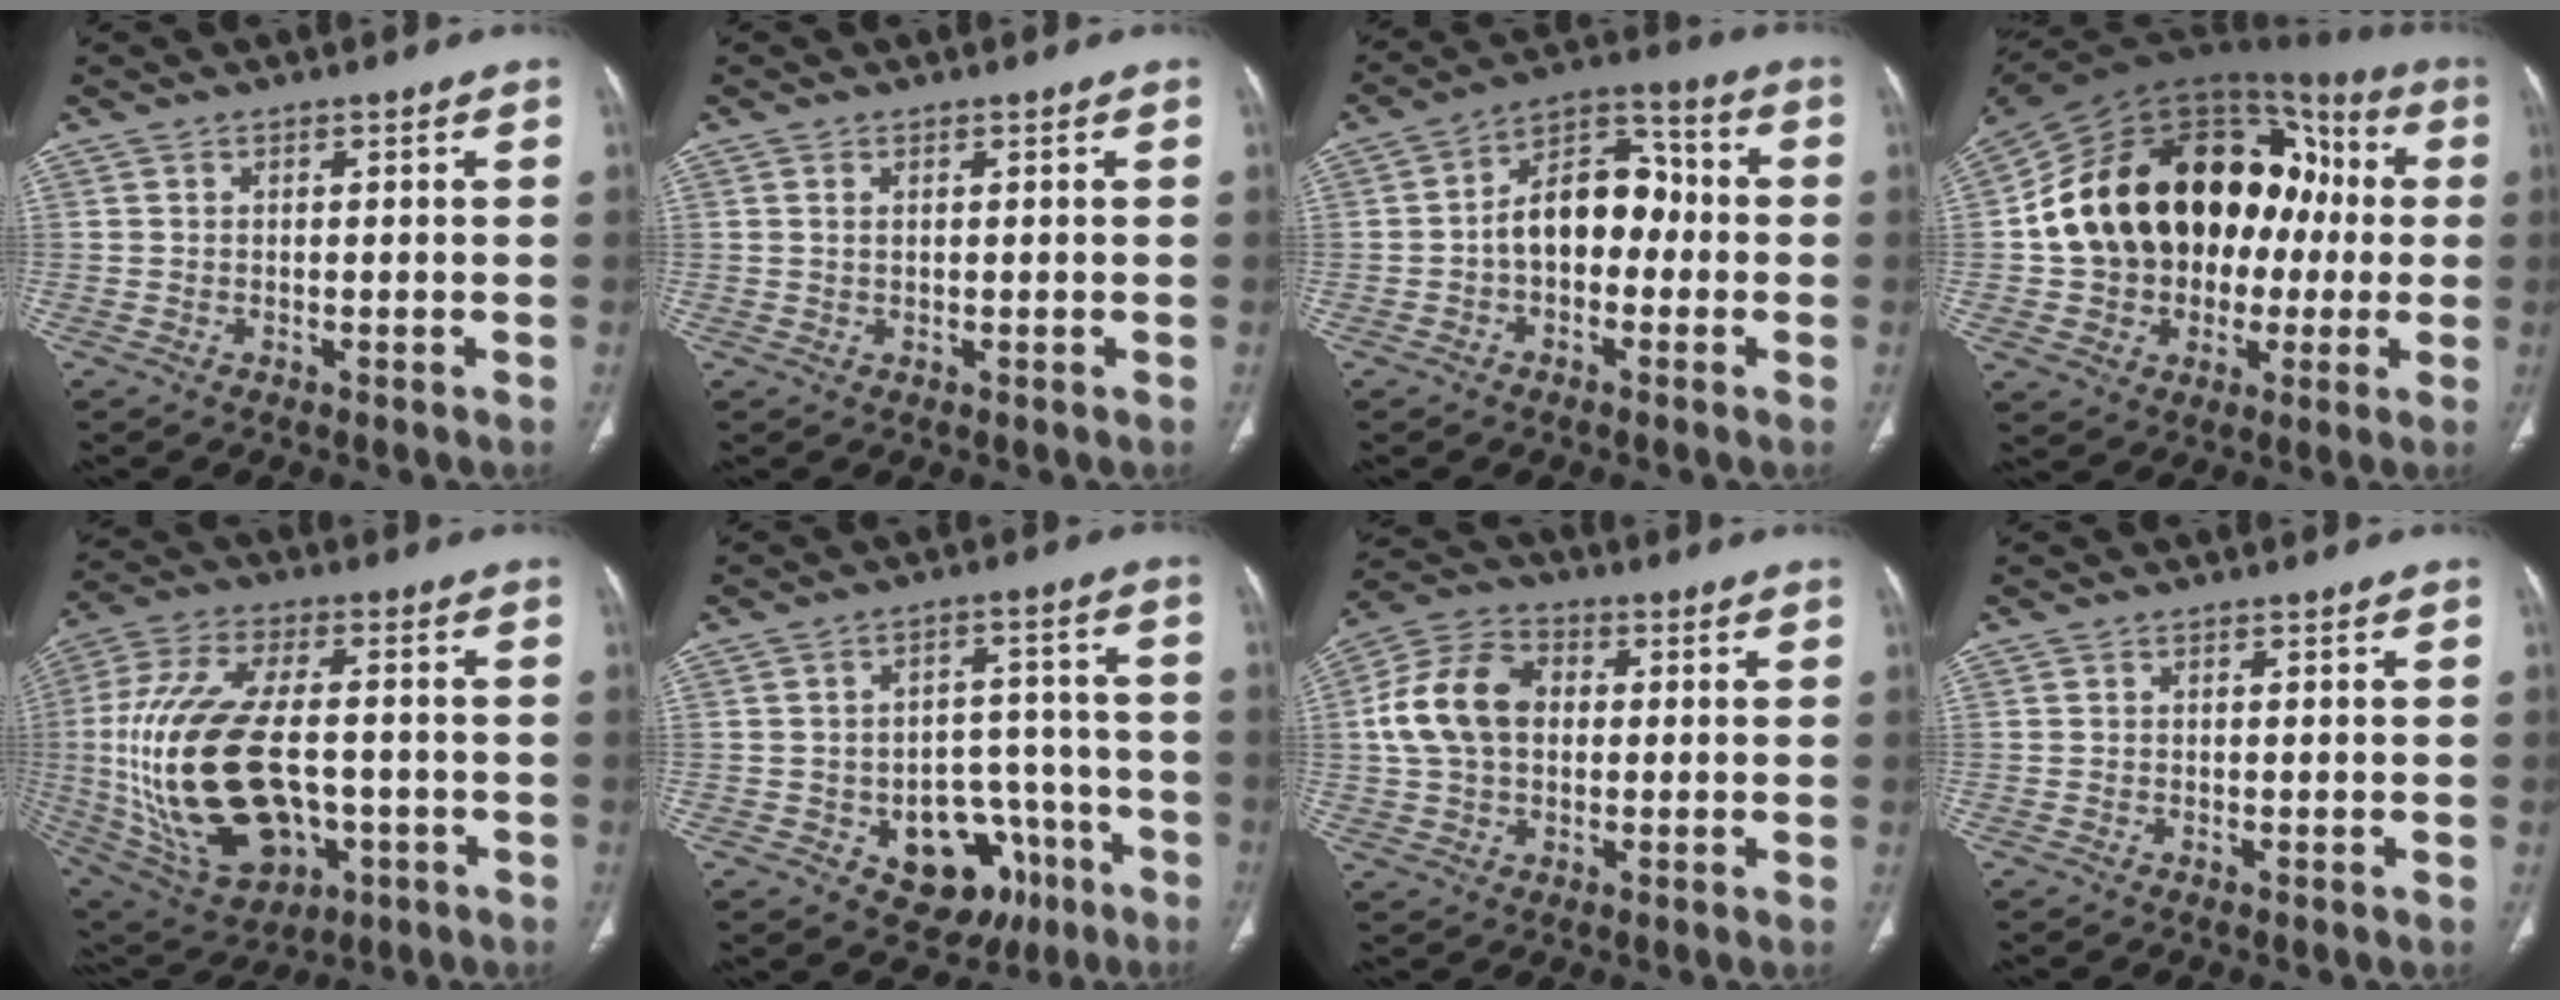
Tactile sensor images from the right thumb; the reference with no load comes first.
{"total": 0.8, "force": [0.4, 0.4, 0.6], "torque": [-0.015, 0.004, 0.009]}
{"total": 11.5, "force": [-1.3, 7.6, 8.6], "torque": [-0.107, 0.044, -0.035]}
{"total": 28.3, "force": [0.6, 19.6, 20.4], "torque": [-0.312, 0.050, 0.016]}
{"total": 26.3, "force": [-3.0, 14.7, 21.6], "torque": [-0.440, 0.004, -0.024]}
{"total": 14.0, "force": [-6.4, 9.5, 7.9], "torque": [-0.057, 0.053, -0.075]}
{"total": 12.6, "force": [1.2, 9.1, 8.6], "torque": [-0.158, 0.025, 0.015]}
{"total": 0.0}